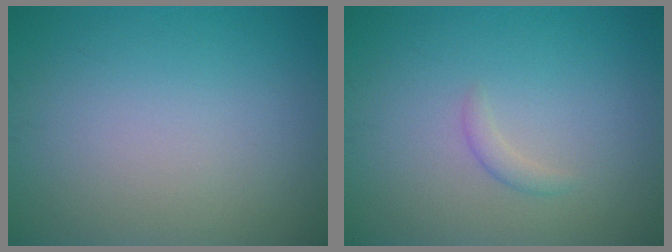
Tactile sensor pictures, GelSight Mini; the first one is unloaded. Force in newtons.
{"total": 1.0, "press": 1.0, "slide": 0.1}